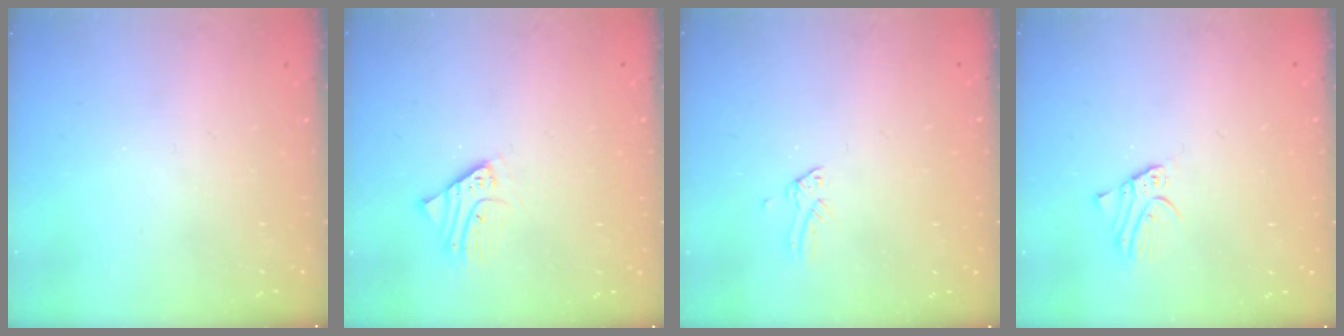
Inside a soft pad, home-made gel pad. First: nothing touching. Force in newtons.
{"total": 2.3, "press": 2.3, "slide": 0.2}
{"total": 0.0}
{"total": 2.5, "press": 2.5, "slide": 0.2}